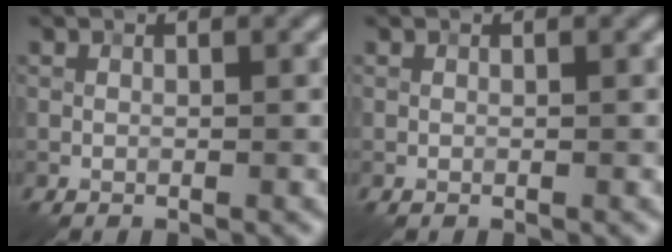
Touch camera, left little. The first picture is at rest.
{"total": 0.0}